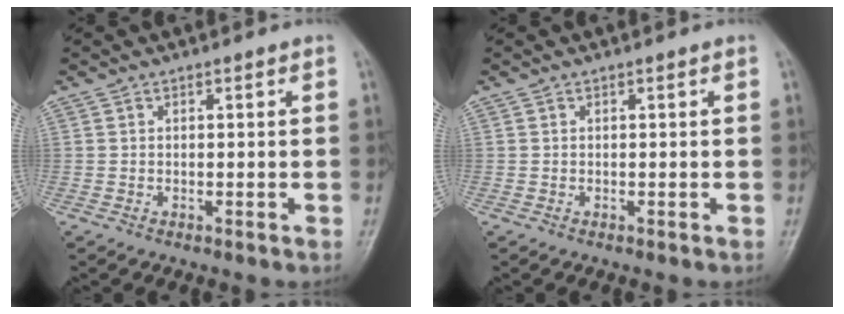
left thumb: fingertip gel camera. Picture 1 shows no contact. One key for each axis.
{"total": 0.0}